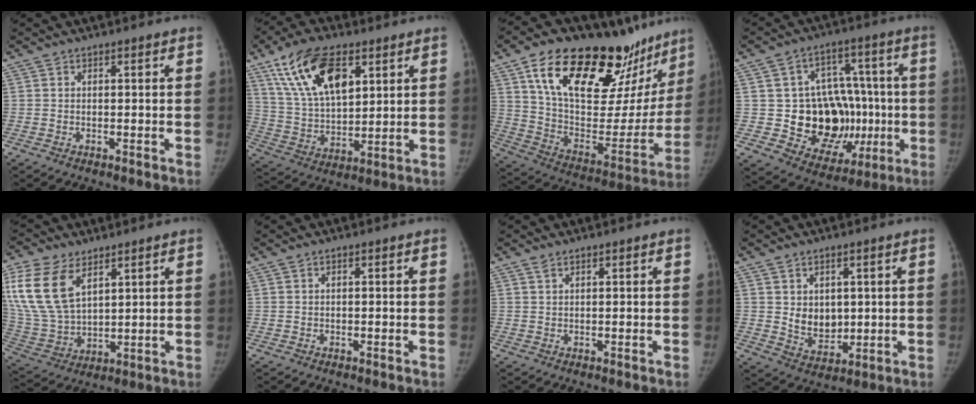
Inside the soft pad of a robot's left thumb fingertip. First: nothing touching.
{"total": 17.7, "force": [8.7, 8.8, 12.6], "torque": [-0.208, -0.025, 0.167]}
{"total": 34.7, "force": [21.7, 15.4, 22.3], "torque": [-0.309, -0.046, 0.344]}
{"total": 20.2, "force": [-2.7, 14.6, 13.7], "torque": [-0.132, 0.020, -0.015]}
{"total": 16.2, "force": [7.6, 9.3, 10.9], "torque": [-0.222, -0.021, 0.161]}
{"total": 0.0}
{"total": 1.1, "force": [0.9, 0.3, 0.6], "torque": [-0.012, 0.003, 0.019]}
{"total": 6.8, "force": [1.2, 5.1, 4.4], "torque": [-0.045, -0.020, 0.038]}